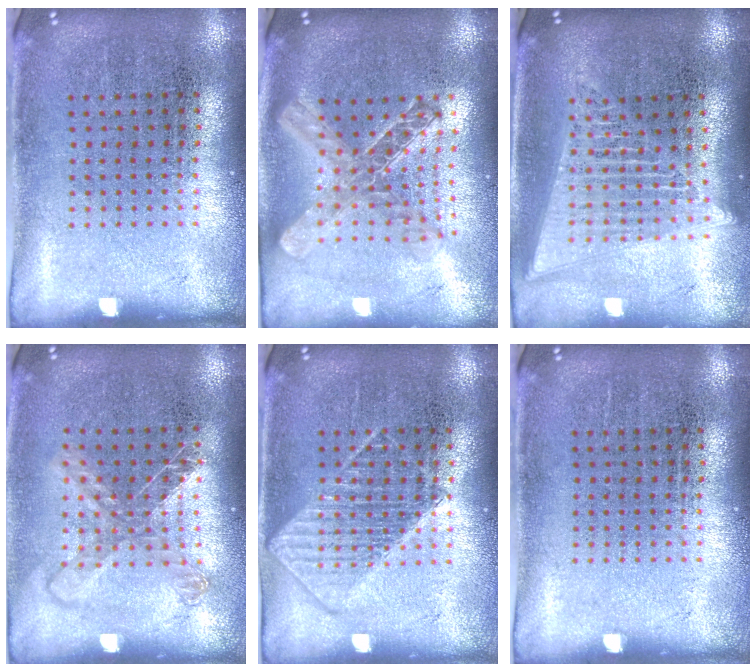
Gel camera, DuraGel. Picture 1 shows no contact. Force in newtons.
{"total": 2.1, "press": 1.8, "slide": 1.1}
{"total": 2.0, "press": 1.8, "slide": 1.0}
{"total": 1.3, "press": 1.1, "slide": 0.7}
{"total": 2.2, "press": 2.1, "slide": 0.4}
{"total": 0.0}